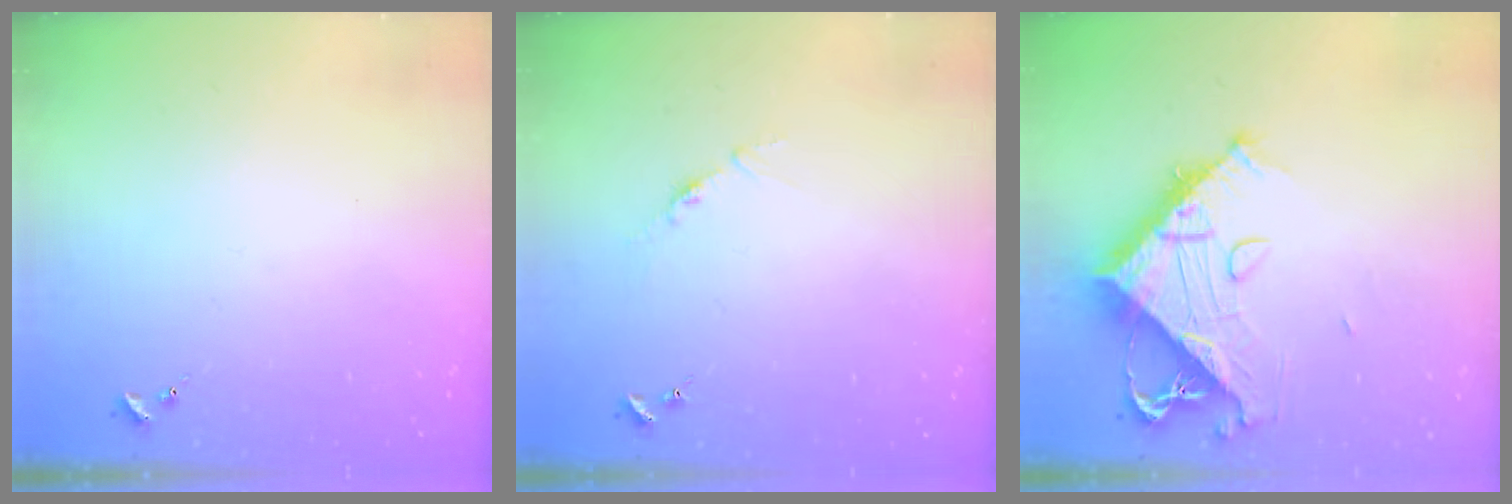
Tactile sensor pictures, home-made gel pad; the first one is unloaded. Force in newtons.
{"total": 3.4, "press": 3.4, "slide": 0.4}
{"total": 13.1, "press": 13.0, "slide": 1.5}